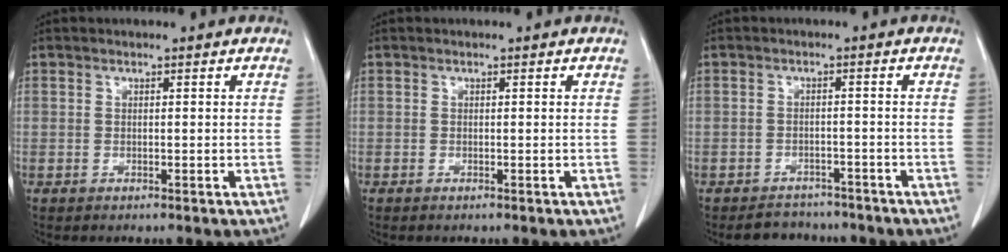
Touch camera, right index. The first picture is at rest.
{"total": 0.0}
{"total": 4.5, "force": [-4.0, 2.0, -0.3], "torque": [0.009, 0.011, -0.058]}